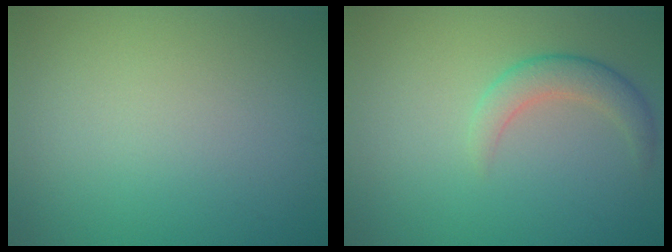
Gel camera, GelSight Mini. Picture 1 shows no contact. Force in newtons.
{"total": 2.5, "press": 2.5, "slide": 0.2}